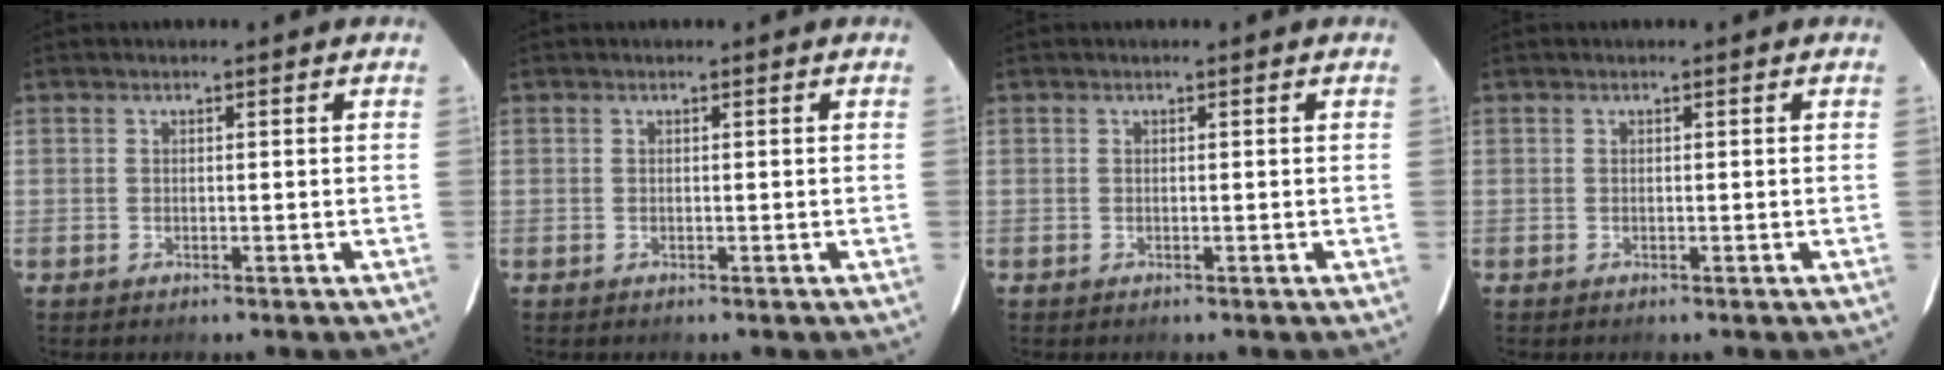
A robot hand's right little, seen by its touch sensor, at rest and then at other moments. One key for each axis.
{"total": 0.0}
{"total": 0.0}
{"total": 0.0}